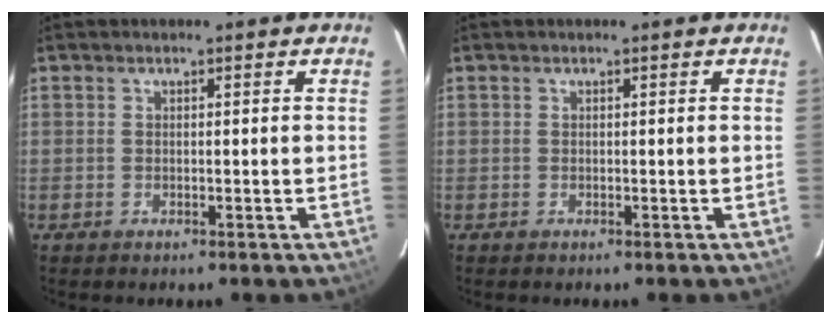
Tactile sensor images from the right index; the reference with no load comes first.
{"total": 0.0}